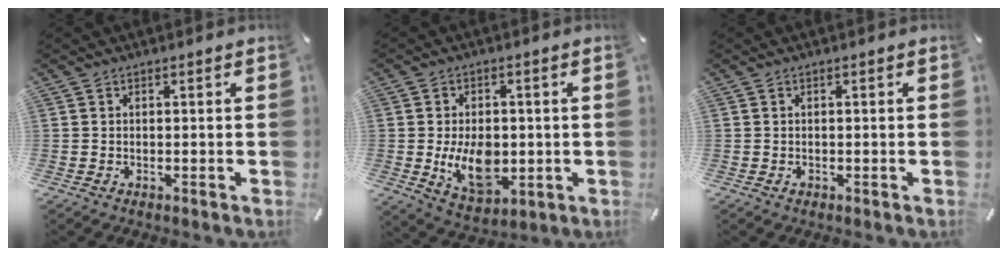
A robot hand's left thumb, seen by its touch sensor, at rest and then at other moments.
{"total": 11.4, "force": [-1.3, 7.9, 8.2], "torque": [-0.143, -0.006, -0.021]}
{"total": 1.0, "force": [-0.5, 0.8, 0.5], "torque": [-0.011, 0.002, -0.010]}